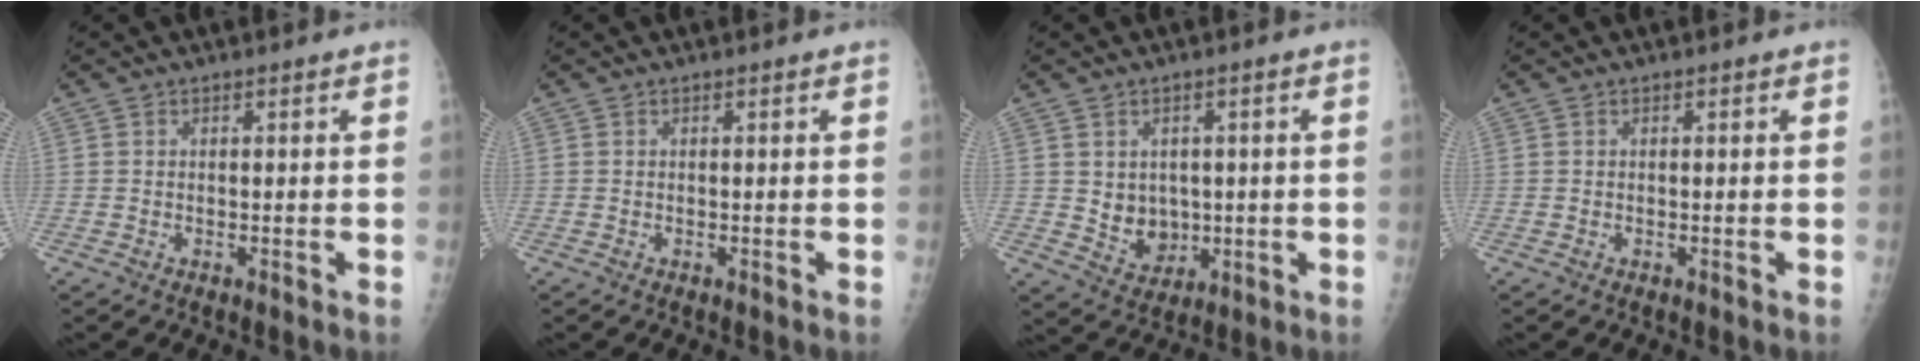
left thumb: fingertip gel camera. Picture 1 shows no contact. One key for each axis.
{"total": 0.0}
{"total": 6.3, "fx": 0.2, "fy": 5.4, "fz": 3.3, "tx": -0.019, "ty": -0.008, "tz": 0.021}
{"total": 0.0}